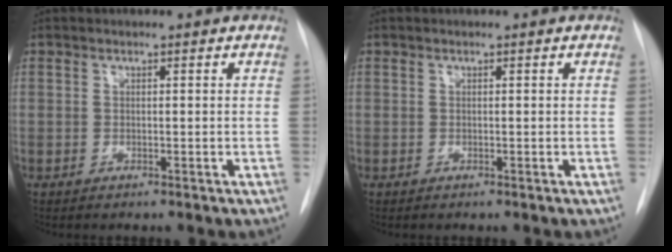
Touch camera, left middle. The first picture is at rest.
{"total": 0.0}